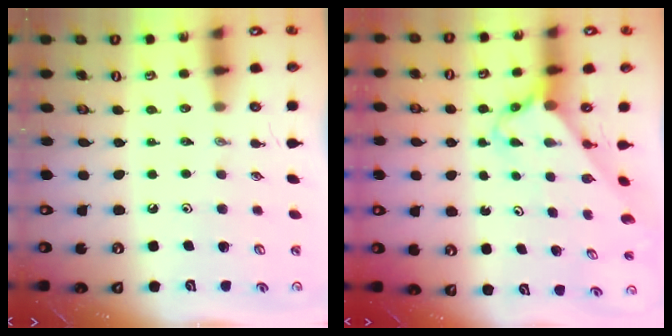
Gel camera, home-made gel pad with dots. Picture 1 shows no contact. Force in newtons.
{"total": 2.5, "press": 2.5, "slide": 0.2}